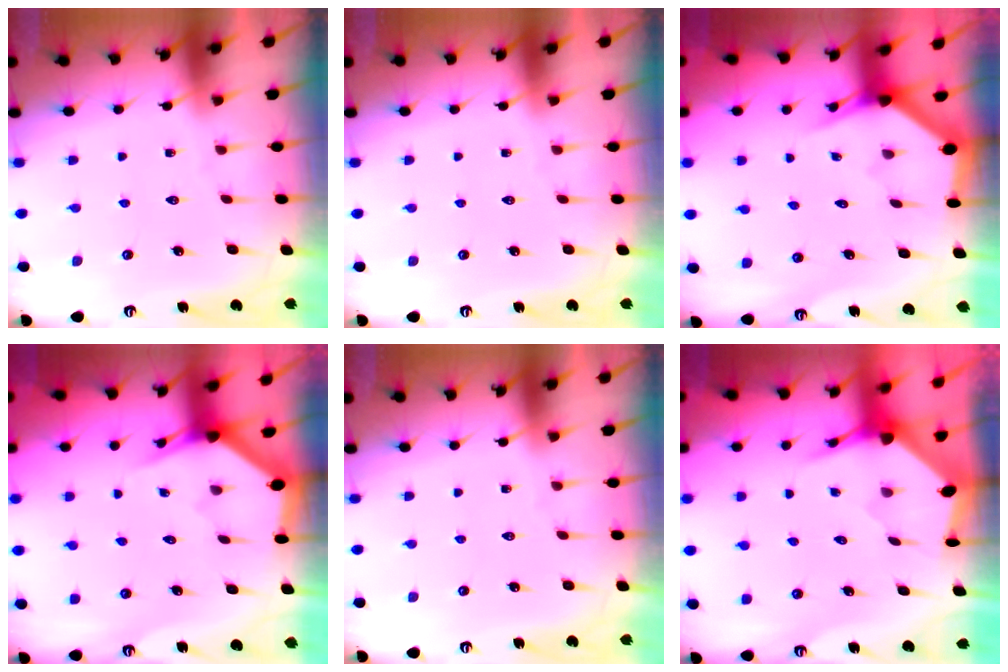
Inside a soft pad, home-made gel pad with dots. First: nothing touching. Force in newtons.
{"total": 0.0}
{"total": 3.1, "press": 3.1, "slide": 0.1}
{"total": 2.9, "press": 2.9, "slide": 0.1}
{"total": 0.0}
{"total": 3.5, "press": 3.4, "slide": 0.5}